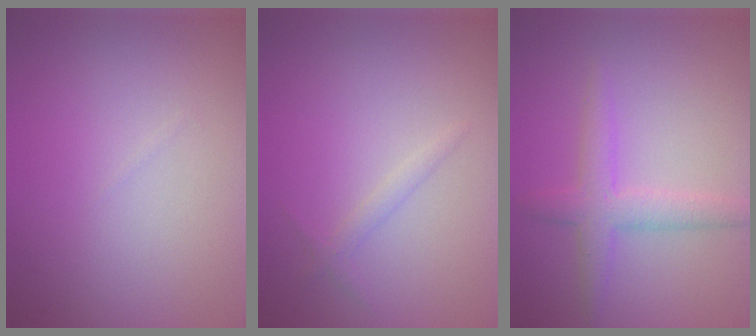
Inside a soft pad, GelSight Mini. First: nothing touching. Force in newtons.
{"total": 0.9, "press": 0.9, "slide": 0.1}
{"total": 2.7, "press": 2.7, "slide": 0.1}